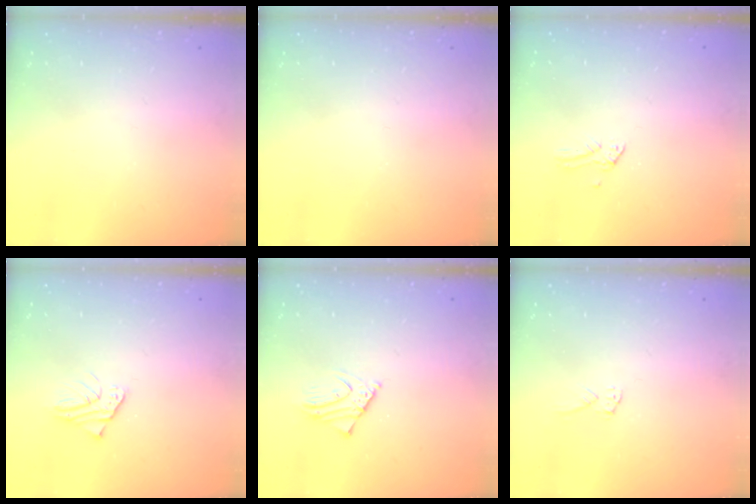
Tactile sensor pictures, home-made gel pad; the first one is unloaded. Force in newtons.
{"total": 0.0}
{"total": 0.0}
{"total": 2.8, "press": 2.8, "slide": 0.3}
{"total": 2.1, "press": 2.1, "slide": 0.1}
{"total": 4.9, "press": 4.9, "slide": 0.2}